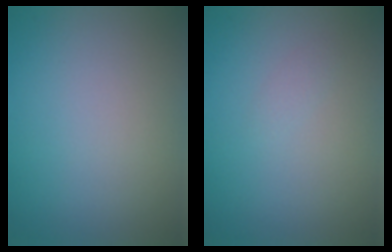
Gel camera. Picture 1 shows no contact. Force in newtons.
{"total": 0.6, "press": 0.6, "slide": 0.0}